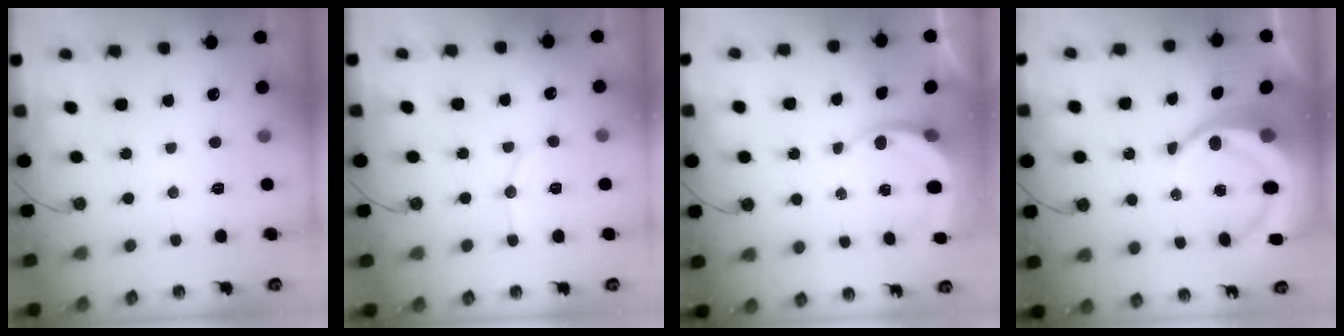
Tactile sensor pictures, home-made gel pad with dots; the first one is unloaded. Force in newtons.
{"total": 6.8, "press": 6.5, "slide": 2.0}
{"total": 4.9, "press": 4.9, "slide": 0.1}
{"total": 11.0, "press": 10.9, "slide": 1.3}